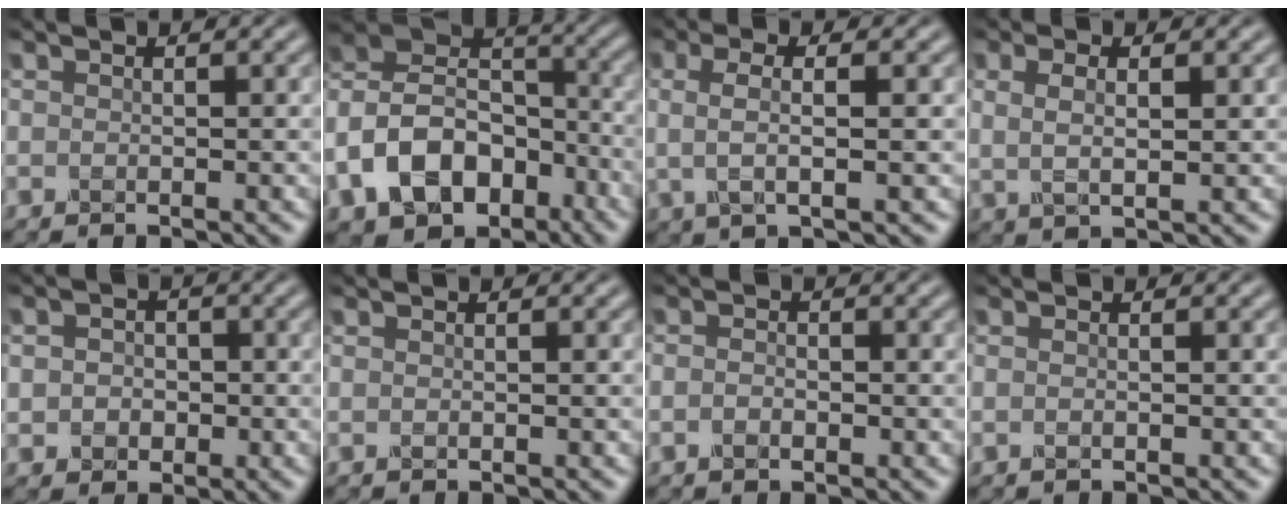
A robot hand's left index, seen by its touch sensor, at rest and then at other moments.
{"total": 10.6, "force": [-4.7, 7.3, 6.1], "torque": [-0.112, 0.006, -0.098]}
{"total": 3.5, "force": [0.4, 1.0, 3.3], "torque": [-0.064, 0.003, 0.006]}
{"total": 2.7, "force": [0.9, 0.9, 2.4], "torque": [-0.044, -0.003, 0.019]}
{"total": 2.5, "force": [-0.2, 2.2, 1.1], "torque": [-0.010, -0.004, -0.010]}
{"total": 0.0}
{"total": 1.2, "force": [-0.4, 0.7, 0.8], "torque": [-0.017, 0.000, -0.011]}
{"total": 0.5, "force": [-0.1, 0.2, 0.5], "torque": [-0.012, -0.005, -0.004]}